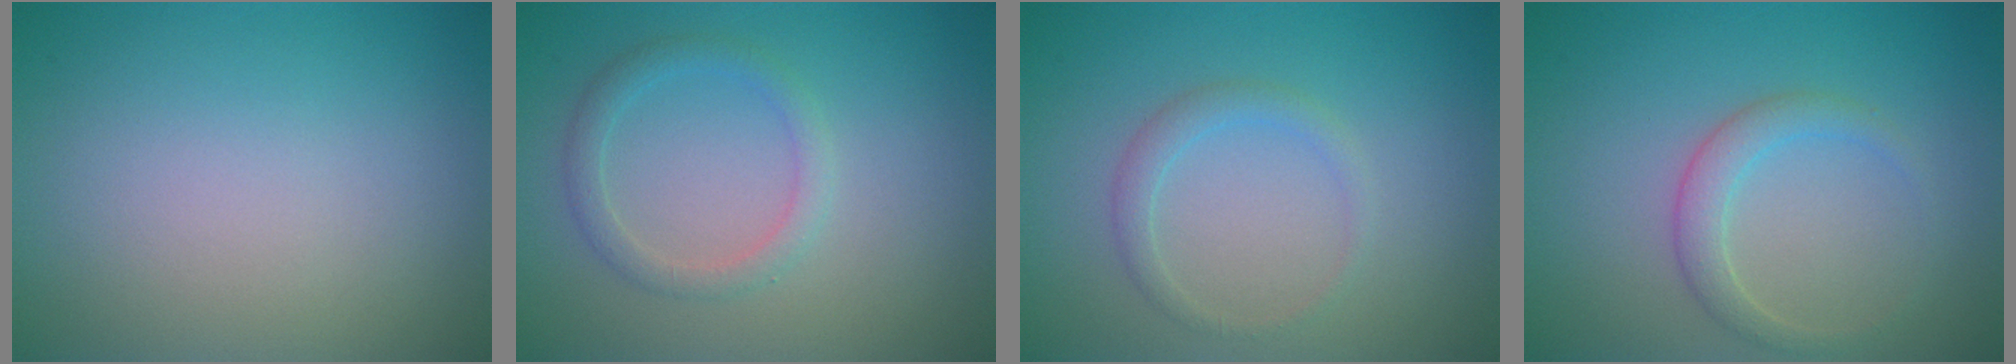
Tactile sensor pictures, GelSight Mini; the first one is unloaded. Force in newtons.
{"total": 1.9, "press": 1.9, "slide": 0.0}
{"total": 1.5, "press": 1.5, "slide": 0.1}
{"total": 2.1, "press": 2.1, "slide": 0.1}